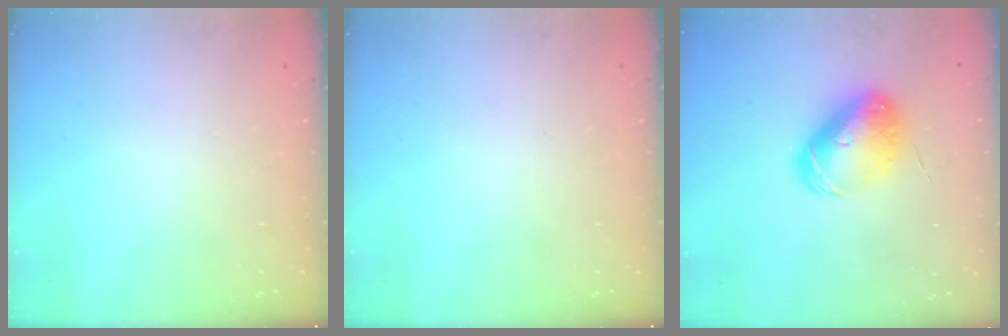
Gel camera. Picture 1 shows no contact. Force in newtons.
{"total": 0.0}
{"total": 9.9, "press": 9.8, "slide": 1.4}